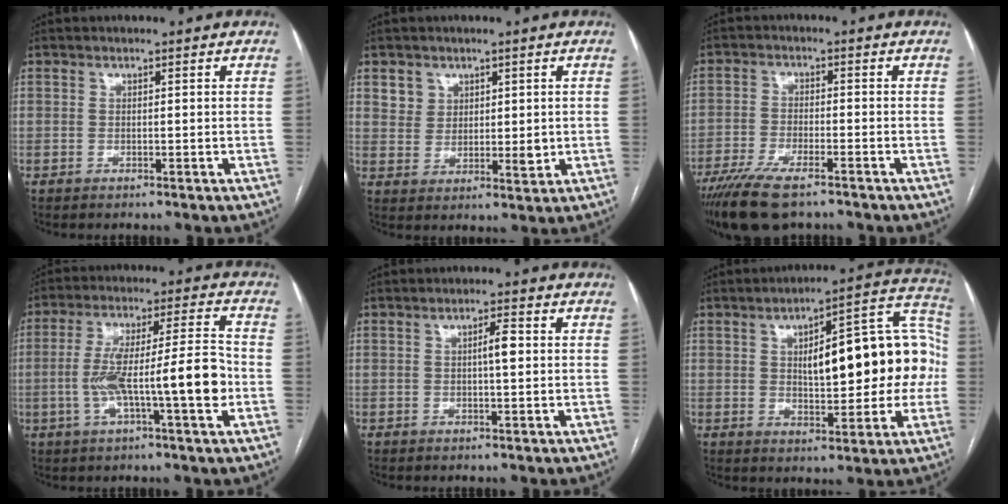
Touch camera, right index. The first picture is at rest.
{"total": 4.7, "force": [2.2, 3.8, 1.6], "torque": [-0.021, 0.000, 0.045]}
{"total": 10.8, "force": [-8.0, 2.7, 6.7], "torque": [-0.118, -0.024, -0.136]}
{"total": 13.8, "force": [-3.0, 1.1, 13.4], "torque": [-0.234, 0.020, -0.050]}
{"total": 2.6, "force": [0.2, 0.3, 2.6], "torque": [-0.043, 0.003, 0.002]}
{"total": 19.5, "force": [1.2, 6.4, 18.3], "torque": [-0.243, 0.047, 0.022]}